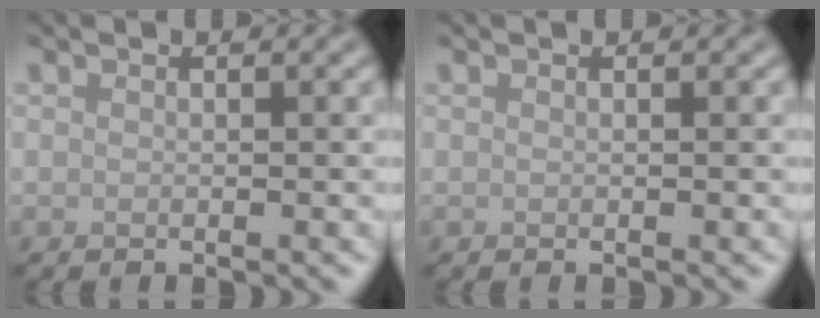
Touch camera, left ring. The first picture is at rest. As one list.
[{"total": 0.0}]